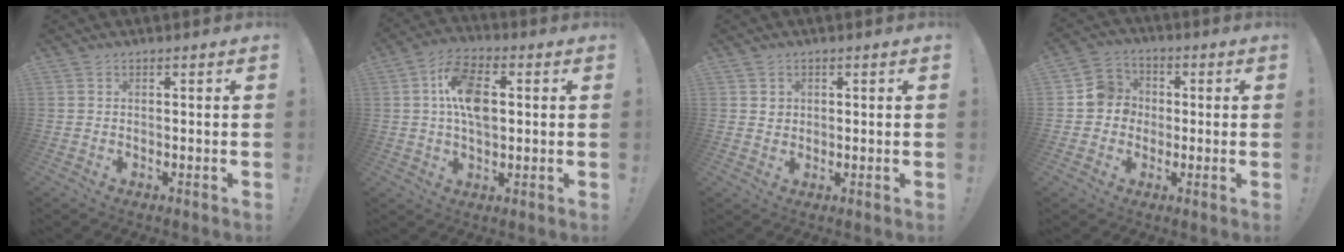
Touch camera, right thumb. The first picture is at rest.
{"total": 12.3, "force": [1.5, 7.4, 9.7], "torque": [-0.172, 0.013, 0.029]}
{"total": 2.2, "force": [0.7, 2.0, 0.3], "torque": [0.000, -0.001, 0.012]}
{"total": 8.4, "force": [-0.8, 8.1, 1.9], "torque": [-0.023, 0.023, -0.009]}